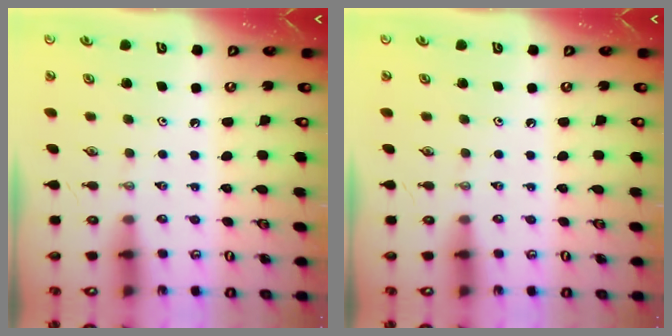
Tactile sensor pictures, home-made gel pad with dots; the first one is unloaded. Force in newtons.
{"total": 0.0}